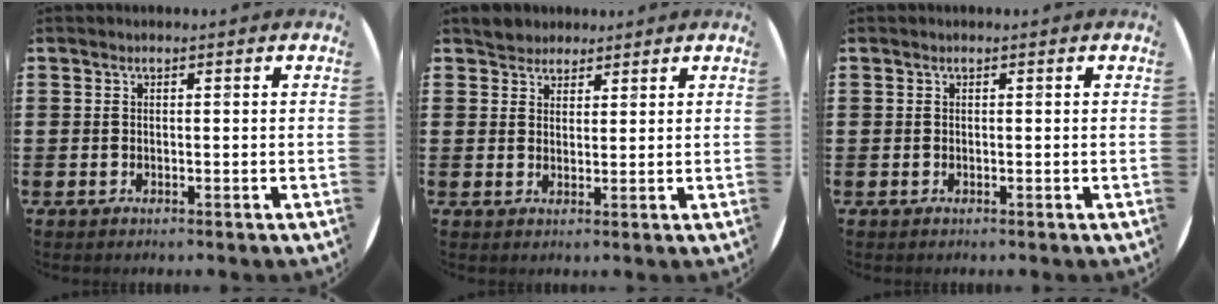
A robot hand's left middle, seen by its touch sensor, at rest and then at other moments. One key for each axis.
{"total": 2.9, "fx": 2.7, "fy": 1.1, "fz": -0.2, "tx": 0.004, "ty": 0.002, "tz": 0.052}
{"total": 0.0}